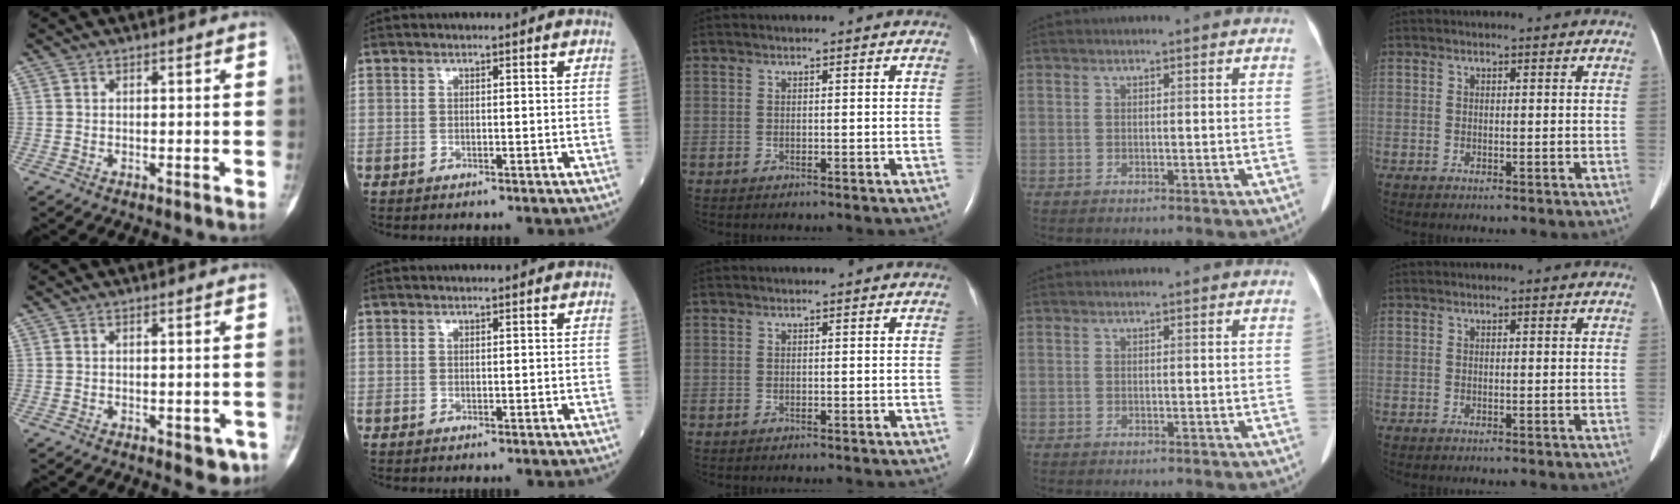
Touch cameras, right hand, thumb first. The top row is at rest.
{"thumb": {"total": 3.5, "force": [-1.6, 1.9, 2.5], "torque": [-0.012, 0.005, -0.014]}}